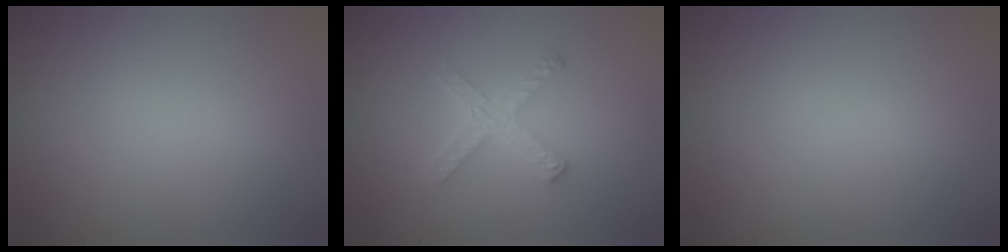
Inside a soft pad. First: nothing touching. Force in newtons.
{"total": 2.6, "press": 2.5, "slide": 0.4}
{"total": 0.0}